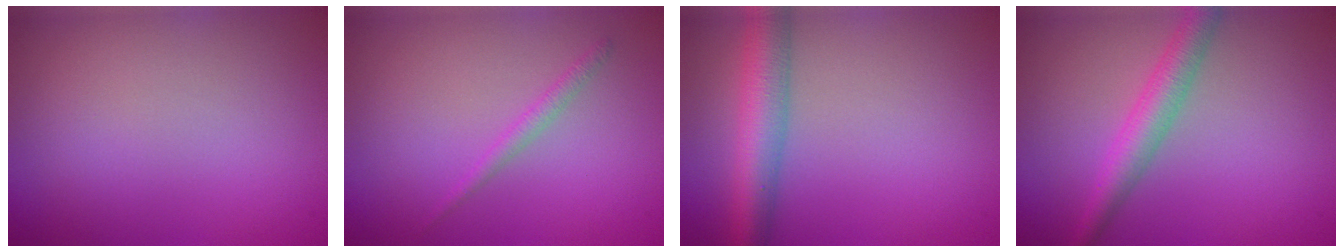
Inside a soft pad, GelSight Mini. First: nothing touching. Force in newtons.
{"total": 1.1, "press": 1.1, "slide": 0.1}
{"total": 4.9, "press": 4.9, "slide": 0.2}
{"total": 3.3, "press": 3.3, "slide": 0.1}